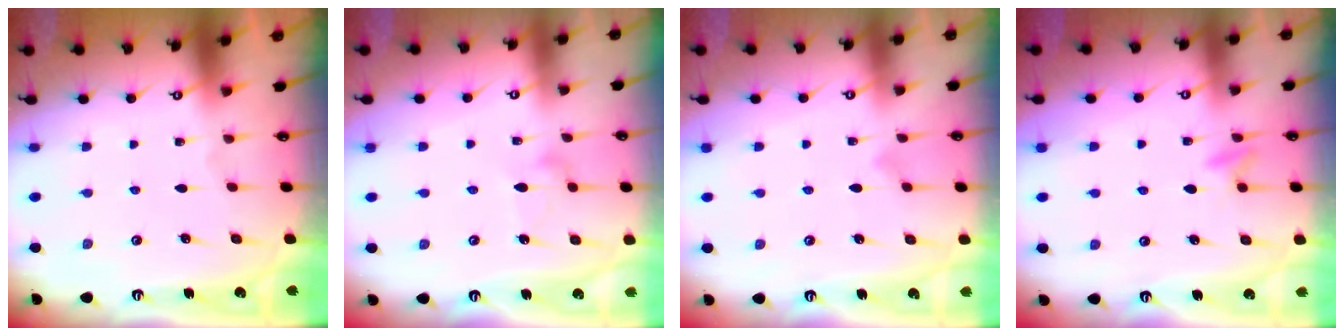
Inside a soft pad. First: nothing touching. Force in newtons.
{"total": 7.8, "press": 7.8, "slide": 0.4}
{"total": 7.7, "press": 7.7, "slide": 0.4}
{"total": 6.8, "press": 6.7, "slide": 0.9}